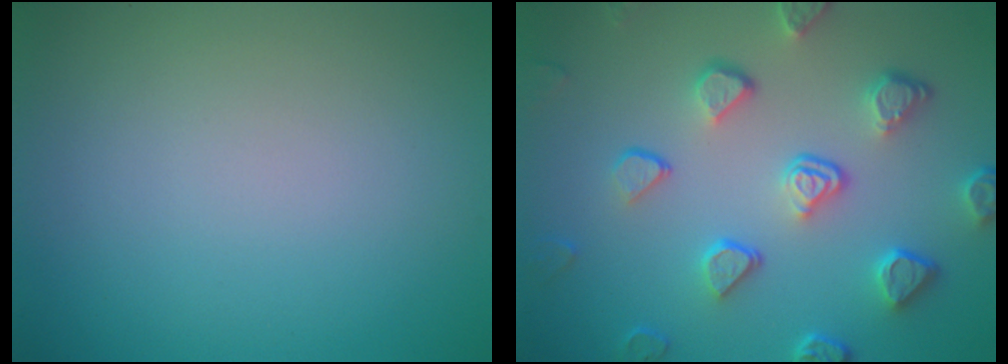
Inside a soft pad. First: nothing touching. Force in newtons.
{"total": 5.4, "press": 4.2, "slide": 3.4}